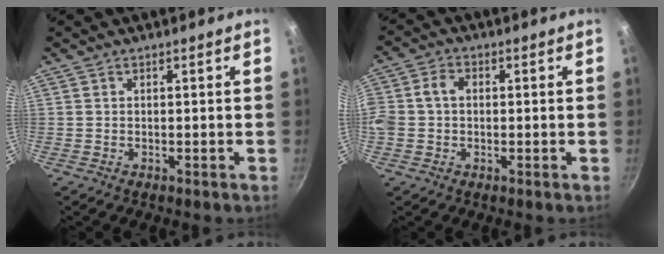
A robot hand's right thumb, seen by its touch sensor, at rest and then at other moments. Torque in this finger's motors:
{"motor_torque": [0.41, 2.91, 1.17, -0.88, 0.68]}